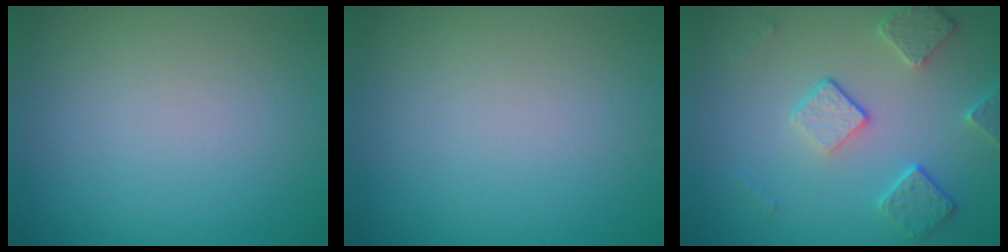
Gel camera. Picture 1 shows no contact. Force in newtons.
{"total": 0.0}
{"total": 4.0, "press": 3.2, "slide": 2.5}